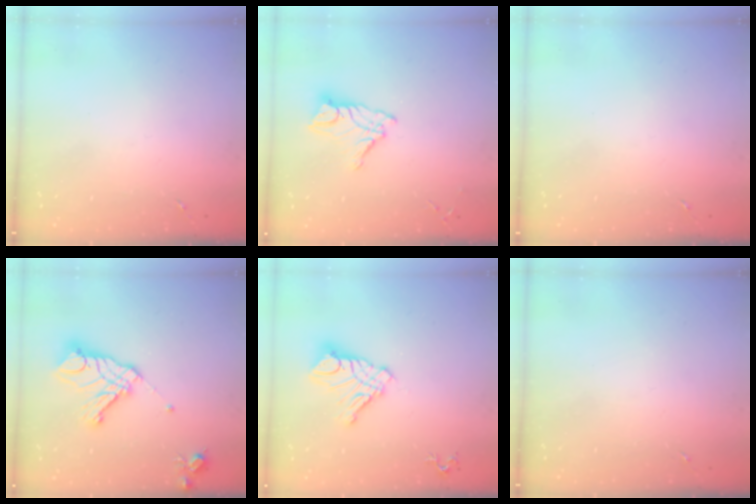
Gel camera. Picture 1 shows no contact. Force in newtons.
{"total": 11.3, "press": 11.2, "slide": 1.1}
{"total": 0.0}
{"total": 17.6, "press": 17.5, "slide": 1.9}
{"total": 12.8, "press": 12.7, "slide": 1.4}
{"total": 0.0}